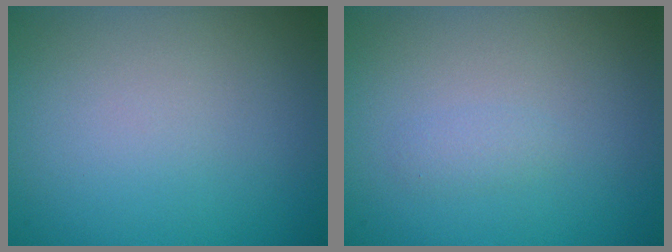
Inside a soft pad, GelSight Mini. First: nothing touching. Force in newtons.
{"total": 0.8, "press": 0.8, "slide": 0.0}